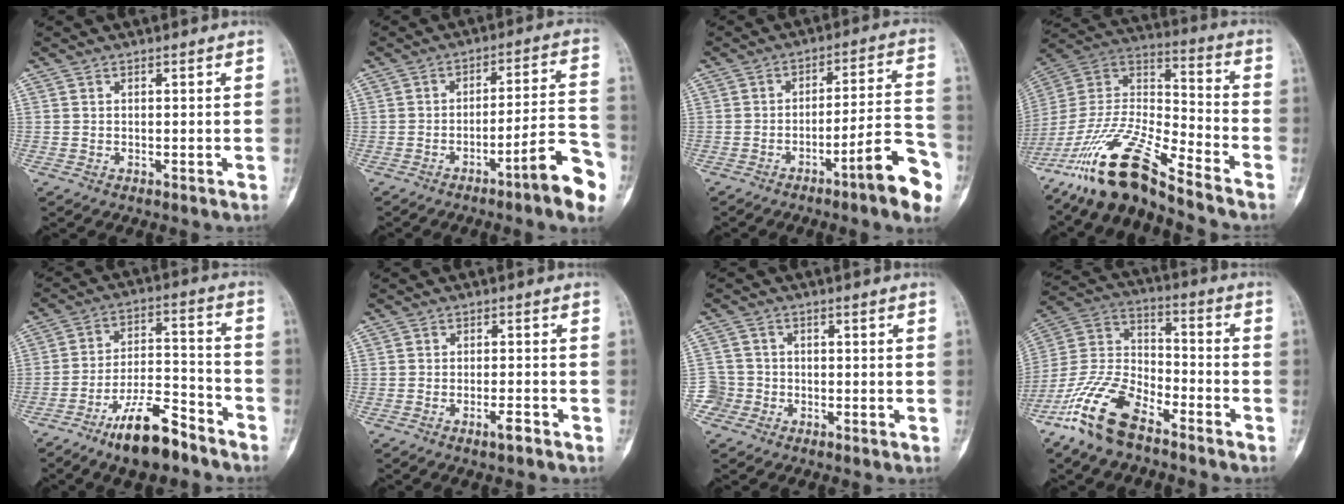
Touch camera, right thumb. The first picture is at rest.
{"total": 11.8, "force": [-6.2, 1.5, 9.9], "torque": [-0.129, 0.046, -0.090]}
{"total": 12.7, "force": [-6.5, 1.7, 10.8], "torque": [-0.142, 0.045, -0.094]}
{"total": 19.1, "force": [-14.8, 3.6, 11.5], "torque": [-0.228, 0.070, -0.282]}
{"total": 13.5, "force": [-9.5, 4.5, 8.4], "torque": [-0.136, 0.073, -0.168]}
{"total": 2.5, "force": [-1.6, 0.5, 1.8], "torque": [-0.034, 0.008, -0.030]}
{"total": 3.7, "force": [-1.9, 3.2, -0.1], "torque": [0.019, 0.015, -0.041]}
{"total": 16.0, "force": [-10.6, 7.0, 9.6], "torque": [-0.199, 0.055, -0.212]}